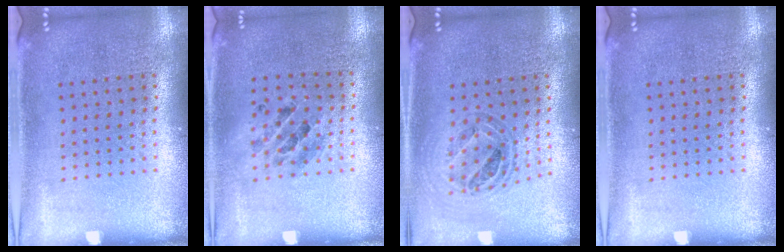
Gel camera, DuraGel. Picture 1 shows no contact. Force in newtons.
{"total": 0.9, "press": 0.9, "slide": 0.3}
{"total": 0.8, "press": 0.8, "slide": 0.1}
{"total": 0.0}